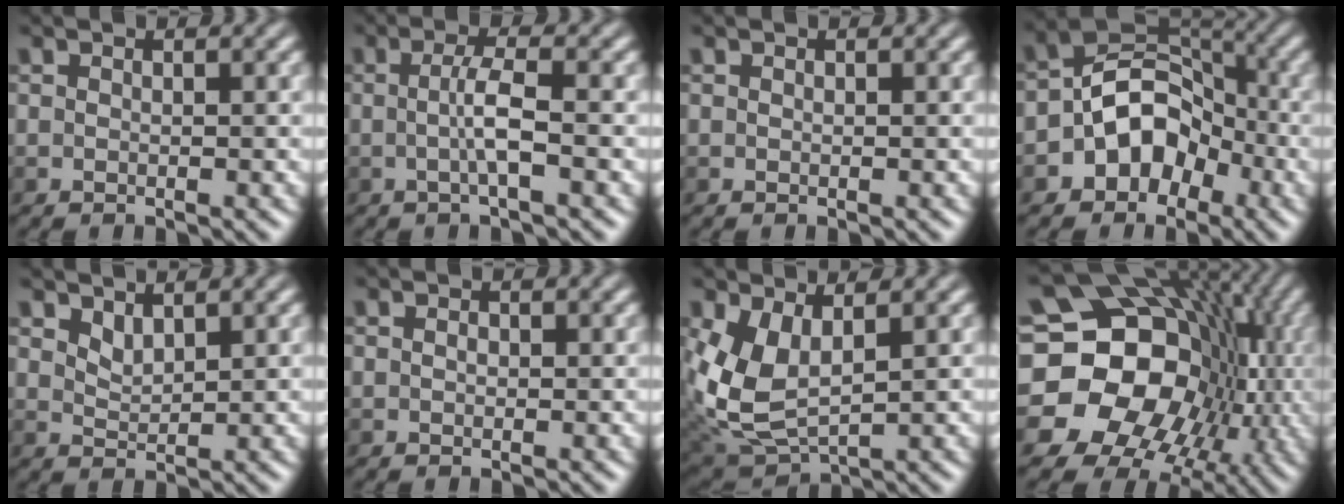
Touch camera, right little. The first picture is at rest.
{"total": 2.2, "force": [-0.6, -0.3, 2.2], "torque": [-0.043, 0.006, -0.011]}
{"total": 0.0}
{"total": 6.8, "force": [-2.8, 5.0, 3.6], "torque": [-0.026, 0.016, -0.070]}
{"total": 1.2, "force": [1.1, 0.3, 0.5], "torque": [-0.013, -0.002, 0.029]}
{"total": 0.8, "force": [0.3, 0.6, 0.5], "torque": [-0.003, 0.007, -0.007]}
{"total": 6.3, "force": [1.2, 3.5, 5.2], "torque": [-0.129, -0.006, 0.028]}
{"total": 19.8, "force": [-1.3, 16.5, 10.9], "torque": [-0.154, 0.005, -0.042]}